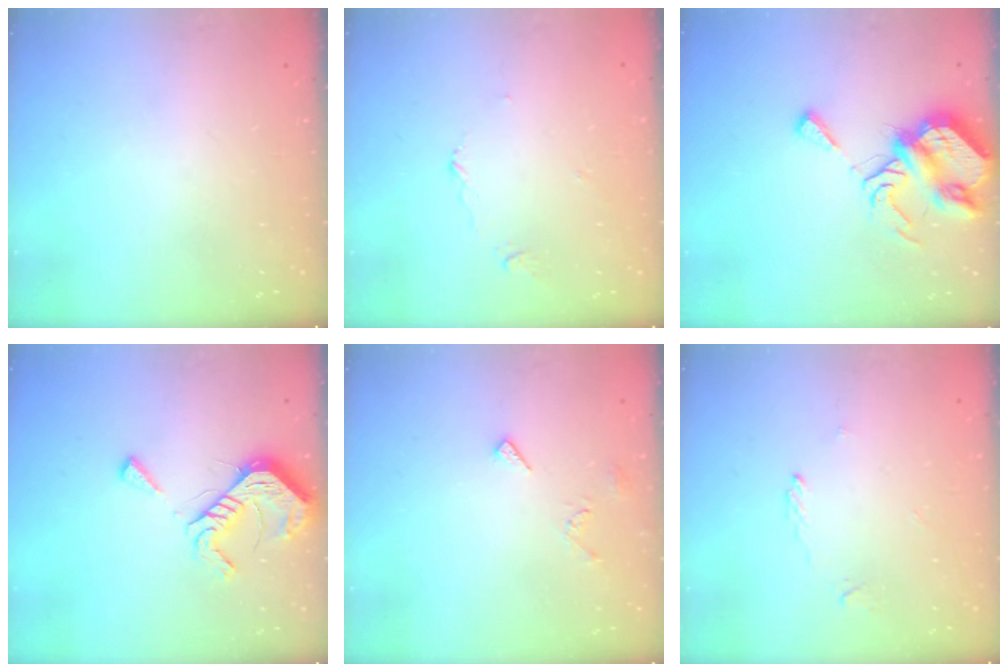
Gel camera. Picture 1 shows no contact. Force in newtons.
{"total": 3.3, "press": 3.2, "slide": 0.4}
{"total": 9.3, "press": 9.2, "slide": 1.2}
{"total": 12.3, "press": 12.2, "slide": 1.5}
{"total": 4.6, "press": 4.6, "slide": 0.4}
{"total": 1.9, "press": 1.9, "slide": 0.2}